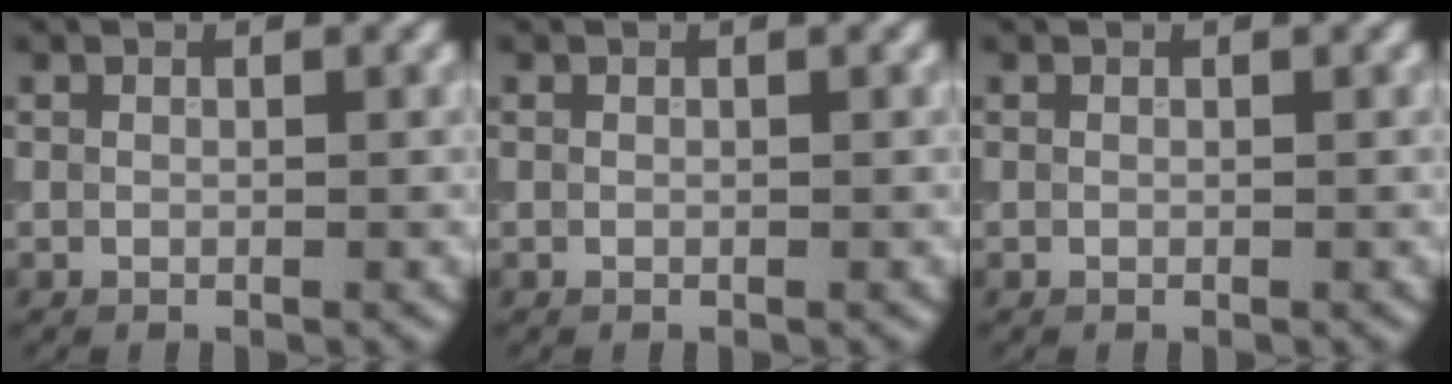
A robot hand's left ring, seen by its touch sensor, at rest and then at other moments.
{"total": 0.0}
{"total": 0.0}